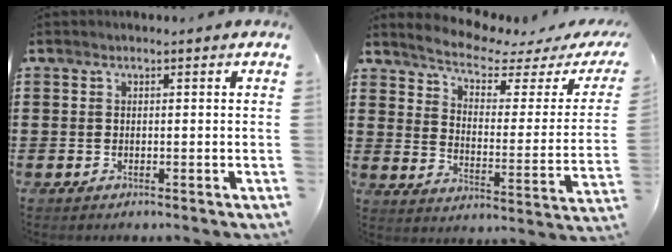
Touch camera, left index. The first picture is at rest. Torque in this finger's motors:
{"motor_torque": [2.14, 0.00, 0.32, 0.01]}